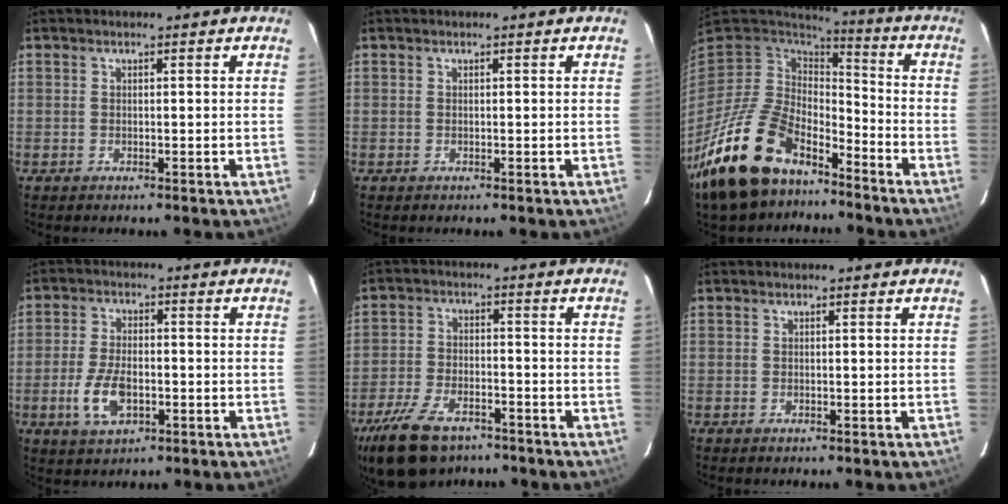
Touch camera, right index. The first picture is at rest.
{"total": 0.0}
{"total": 21.8, "force": [-15.0, 10.6, 11.7], "torque": [-0.252, -0.024, -0.259]}
{"total": 8.1, "force": [-2.6, 4.3, 6.4], "torque": [-0.141, -0.005, -0.045]}
{"total": 14.2, "force": [-9.8, 7.0, 7.5], "torque": [-0.183, -0.014, -0.172]}
{"total": 0.0}